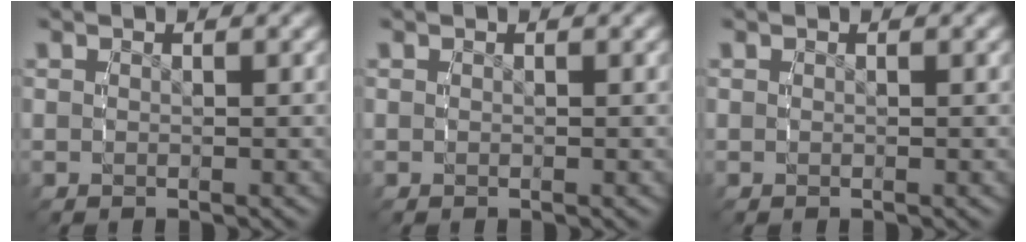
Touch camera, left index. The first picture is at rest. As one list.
[{"total": 0.0}, {"total": 0.0}]